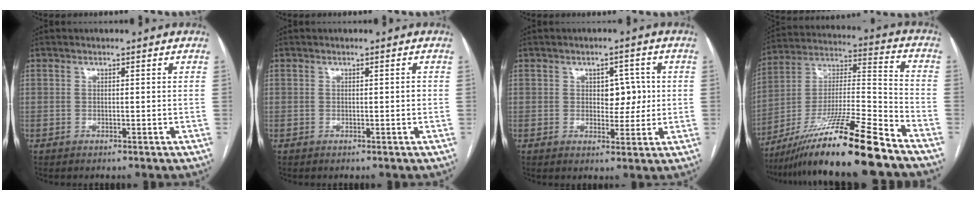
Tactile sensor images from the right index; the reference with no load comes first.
{"total": 0.6, "force": [-0.1, 0.1, 0.6], "torque": [-0.005, 0.001, -0.001]}
{"total": 4.6, "force": [0.6, 2.8, 3.6], "torque": [-0.039, 0.009, 0.013]}
{"total": 20.2, "force": [-15.2, -0.7, 13.4], "torque": [-0.255, -0.022, -0.274]}